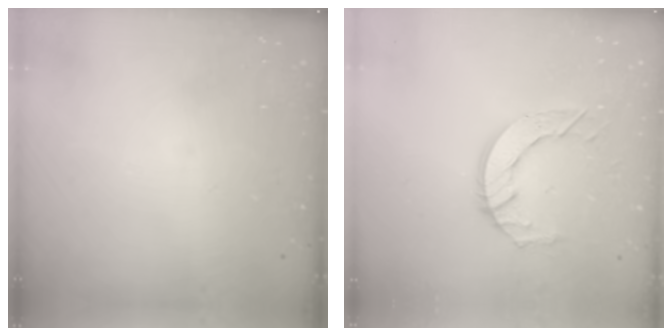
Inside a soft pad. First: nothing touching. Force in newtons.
{"total": 8.1, "press": 8.0, "slide": 0.4}